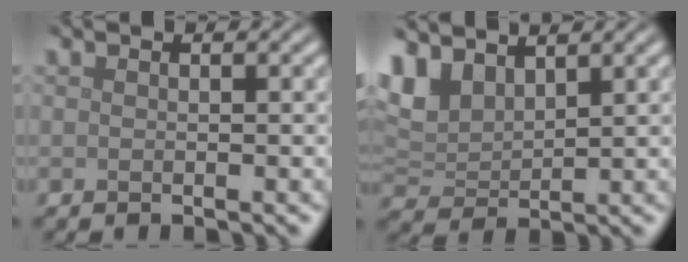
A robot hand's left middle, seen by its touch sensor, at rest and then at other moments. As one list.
[{"total": 5.3, "force": [3.8, 2.6, 2.6], "torque": [-0.068, 0.005, 0.071]}]